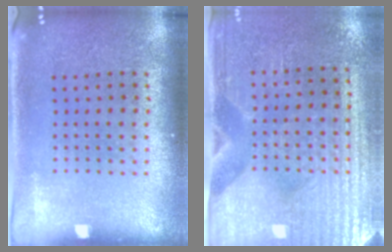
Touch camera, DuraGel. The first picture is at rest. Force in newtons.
{"total": 3.1, "press": 2.8, "slide": 1.4}